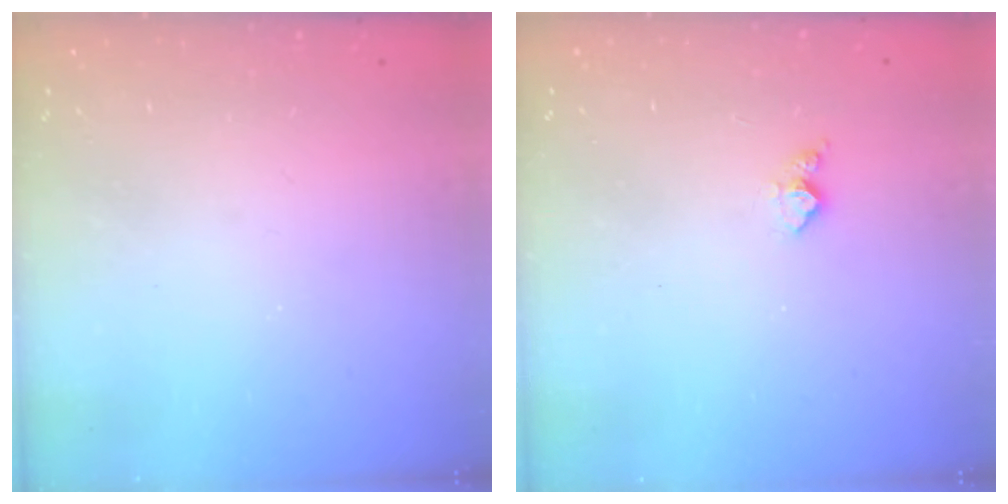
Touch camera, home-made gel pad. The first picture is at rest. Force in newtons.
{"total": 5.2, "press": 5.1, "slide": 0.5}